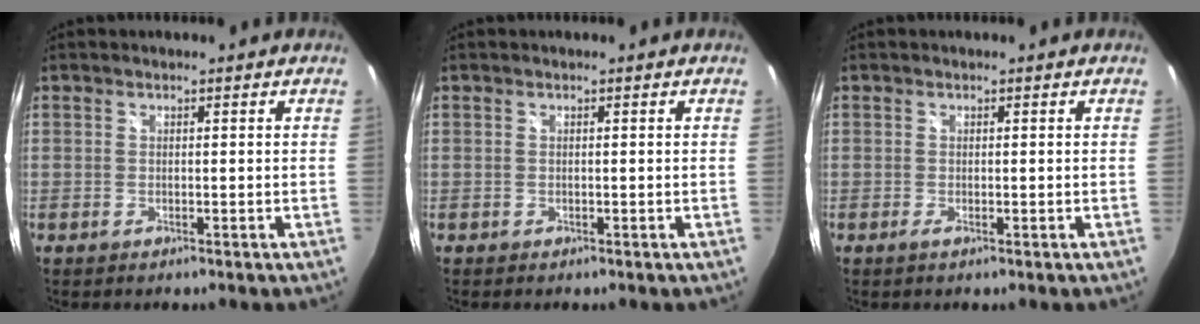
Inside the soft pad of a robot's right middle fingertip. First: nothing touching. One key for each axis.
{"total": 0.0}
{"total": 0.7, "fx": -0.2, "fy": 0.0, "fz": 0.7, "tx": -0.012, "ty": -0.001, "tz": -0.006}